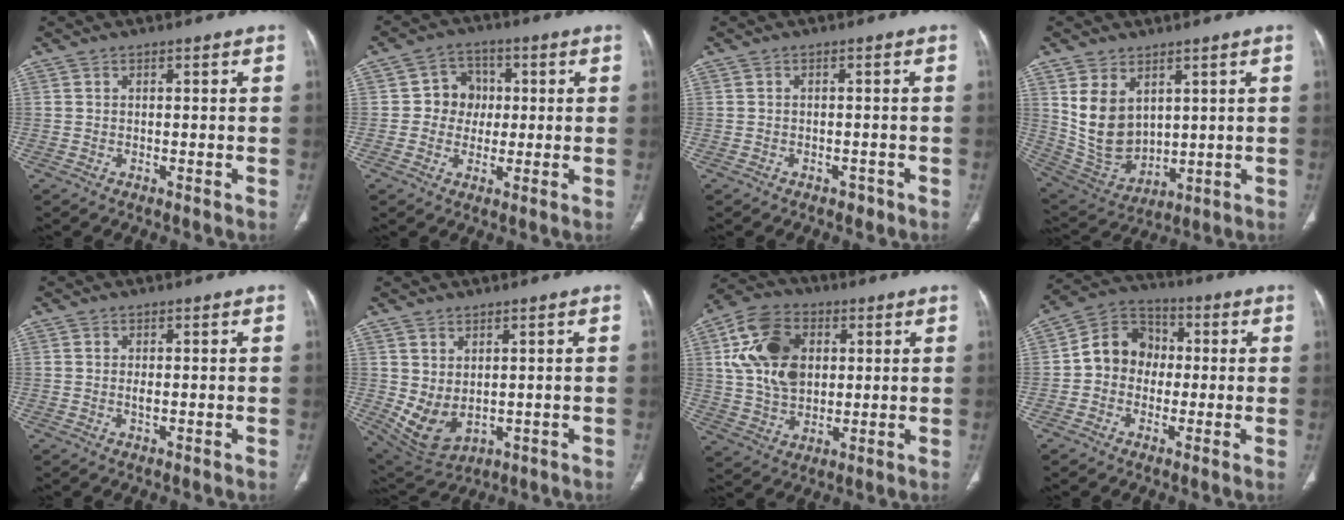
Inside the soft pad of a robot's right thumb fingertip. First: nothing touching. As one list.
[{"total": 6.6, "force": [0.3, 6.0, 2.7], "torque": [0.001, 0.012, -0.003]}, {"total": 1.3, "force": [-1.0, 0.9, 0.2], "torque": [-0.001, 0.006, -0.013]}, {"total": 11.8, "force": [3.8, 8.0, 7.8], "torque": [-0.126, -0.021, 0.104]}, {"total": 1.0, "force": [0.0, 0.4, 1.0], "torque": [-0.022, -0.002, 0.001]}, {"total": 7.7, "force": [0.3, 5.0, 5.8], "torque": [-0.101, -0.009, 0.035]}, {"total": 15.2, "force": [3.5, 10.5, 10.4], "torque": [-0.173, 0.003, 0.065]}, {"total": 10.0, "force": [-0.2, 8.6, 5.0], "torque": [-0.057, 0.031, -0.019]}]